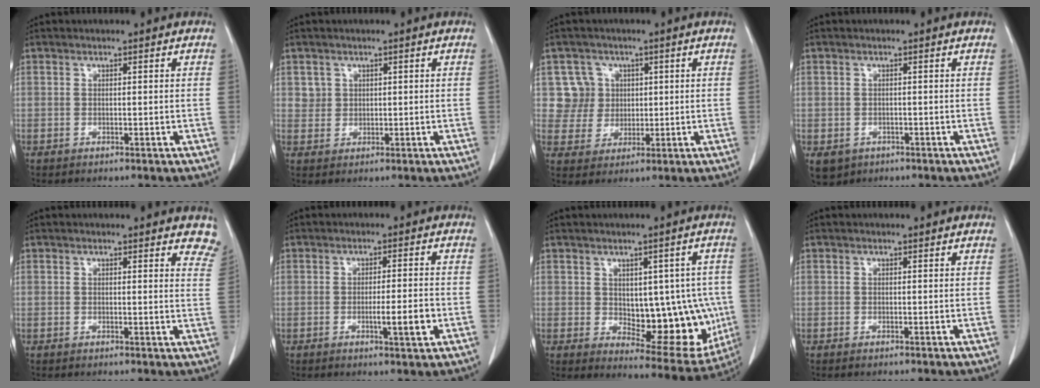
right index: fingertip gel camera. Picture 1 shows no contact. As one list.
[{"total": 2.2, "force": [1.0, 2.0, 0.0], "torque": [0.014, 0.000, 0.012]}, {"total": 5.7, "force": [1.7, 5.4, -0.2], "torque": [0.015, 0.011, 0.037]}, {"total": 4.3, "force": [-2.0, 3.6, 1.1], "torque": [-0.016, -0.002, -0.023]}, {"total": 5.4, "force": [5.0, 1.4, 1.6], "torque": [0.006, -0.017, 0.027]}, {"total": 4.6, "force": [-1.3, 0.2, 4.4], "torque": [-0.067, -0.005, -0.018]}, {"total": 13.7, "force": [-0.6, 6.9, 11.8], "torque": [-0.135, 0.004, 0.017]}, {"total": 0.0}]